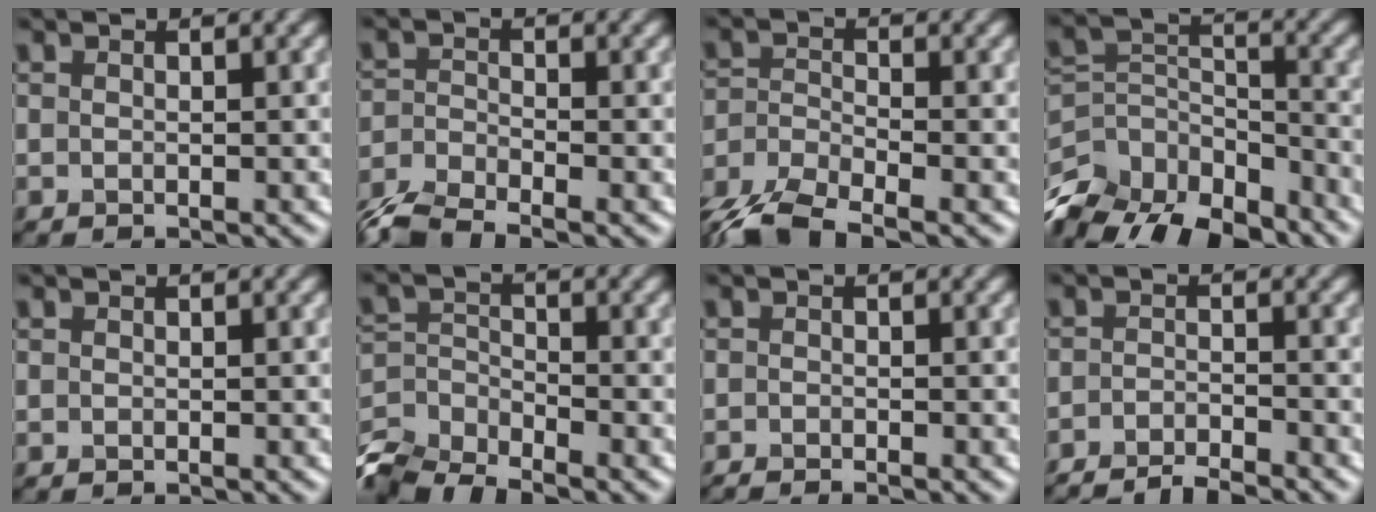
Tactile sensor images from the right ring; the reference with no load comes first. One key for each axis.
{"total": 5.1, "fx": -4.2, "fy": 1.5, "fz": 2.3, "tx": -0.049, "ty": -0.010, "tz": -0.091}
{"total": 6.8, "fx": -5.2, "fy": 2.5, "fz": 3.7, "tx": -0.077, "ty": -0.009, "tz": -0.111}
{"total": 11.7, "fx": -8.8, "fy": 5.6, "fz": 5.2, "tx": -0.113, "ty": -0.001, "tz": -0.149}
{"total": 0.0}
{"total": 7.1, "fx": -6.3, "fy": 2.4, "fz": 2.2, "tx": -0.039, "ty": -0.012, "tz": -0.124}
{"total": 1.3, "fx": -1.2, "fy": 0.0, "fz": 0.5, "tx": -0.014, "ty": -0.003, "tz": -0.025}
{"total": 3.6, "fx": -3.3, "fy": 0.4, "fz": 1.4, "tx": -0.022, "ty": -0.001, "tz": -0.063}